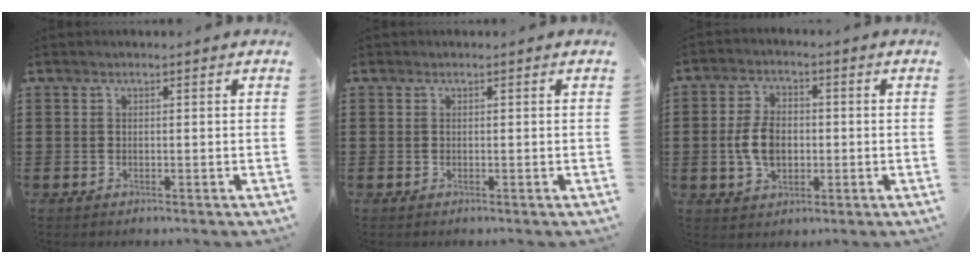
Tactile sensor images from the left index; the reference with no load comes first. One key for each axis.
{"total": 0.0}
{"total": 6.4, "fx": -0.6, "fy": 4.1, "fz": 4.8, "tx": -0.121, "ty": 0.001, "tz": -0.019}